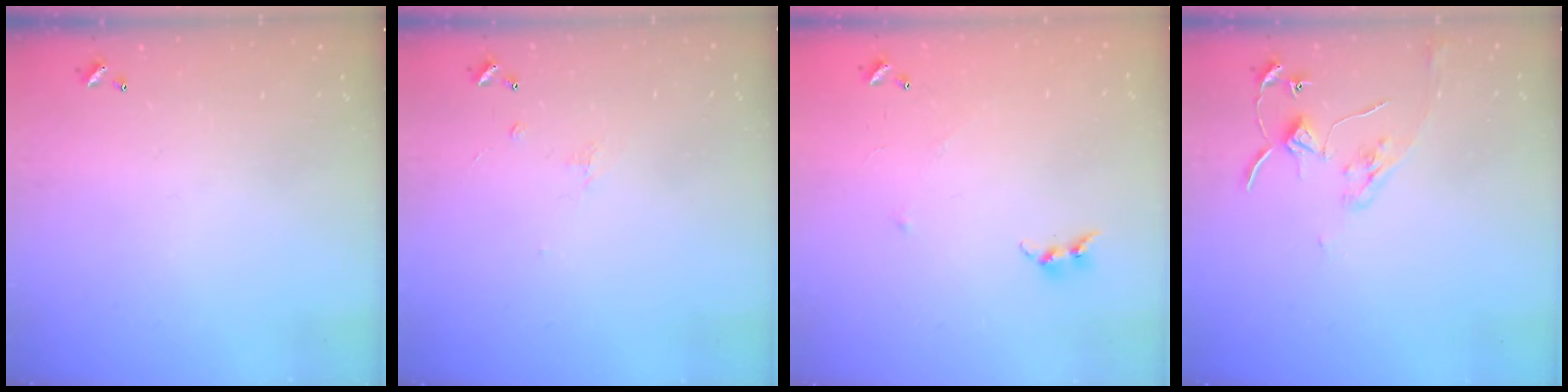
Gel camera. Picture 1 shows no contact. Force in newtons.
{"total": 1.2, "press": 1.1, "slide": 0.6}
{"total": 6.1, "press": 6.1, "slide": 0.4}
{"total": 7.8, "press": 7.8, "slide": 0.3}